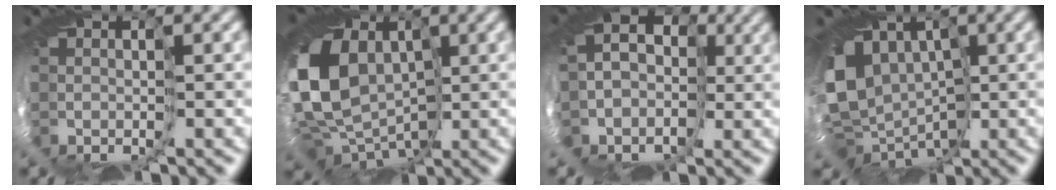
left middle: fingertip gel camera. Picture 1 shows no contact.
{"total": 12.4, "force": [0.9, 9.9, 7.4], "torque": [-0.182, -0.005, 0.021]}
{"total": 11.0, "force": [1.6, 9.9, 4.4], "torque": [-0.103, 0.026, -0.009]}
{"total": 9.3, "force": [1.3, 7.7, 5.0], "torque": [-0.098, -0.006, 0.038]}